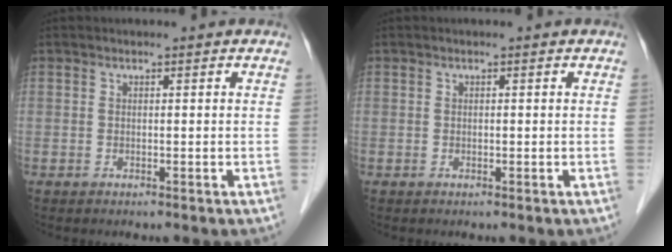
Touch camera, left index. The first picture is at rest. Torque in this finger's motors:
{"motor_torque": [-0.53, 0.07, -0.07, -0.01]}